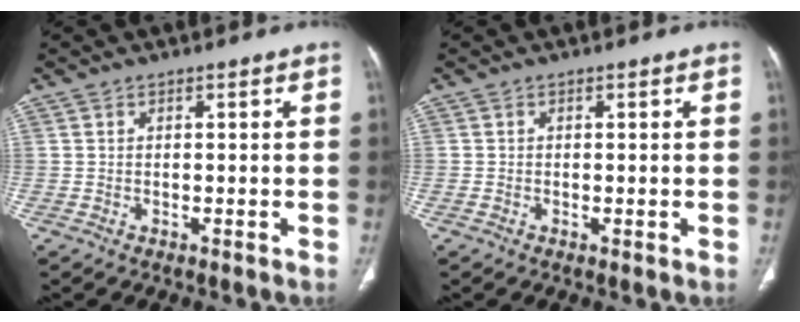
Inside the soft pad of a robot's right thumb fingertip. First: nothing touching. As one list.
[{"total": 0.7, "force": [-0.2, 0.3, 0.5], "torque": [-0.010, -0.003, -0.003]}]